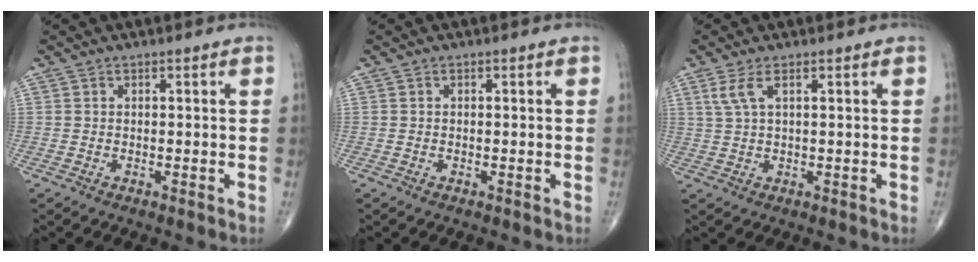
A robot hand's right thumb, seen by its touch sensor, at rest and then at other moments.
{"total": 0.0}
{"total": 3.6, "force": [1.6, 1.1, 3.0], "torque": [-0.081, 0.007, 0.039]}